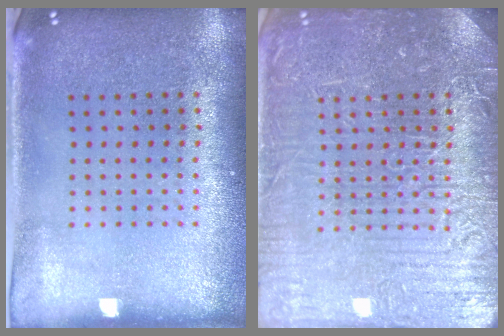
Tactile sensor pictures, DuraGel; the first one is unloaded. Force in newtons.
{"total": 7.8, "press": 7.7, "slide": 1.0}